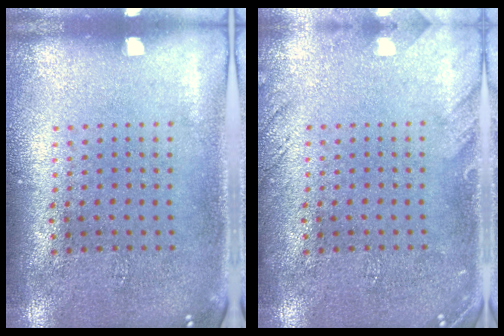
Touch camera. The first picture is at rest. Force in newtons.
{"total": 1.5, "press": 1.5, "slide": 0.2}